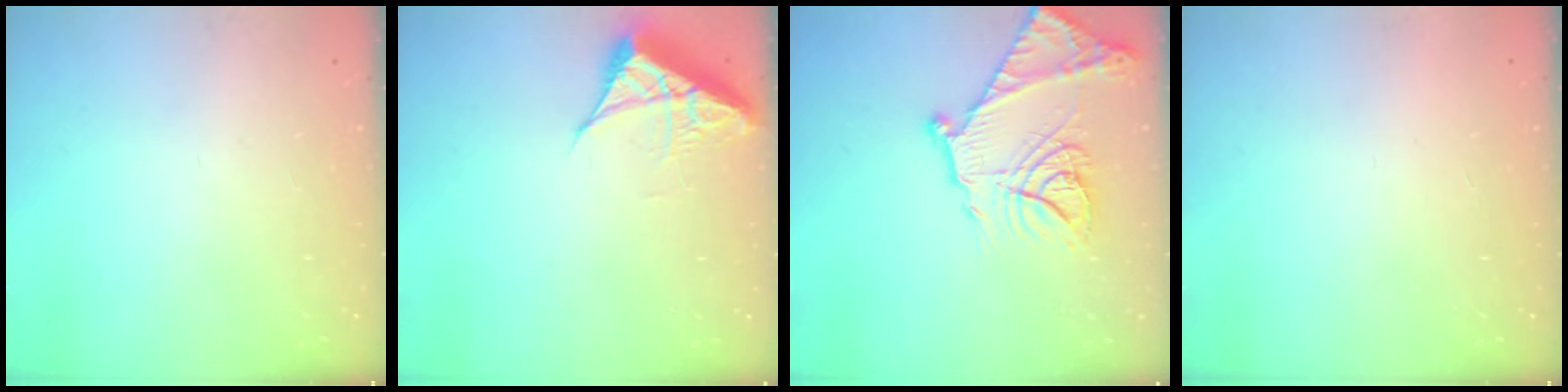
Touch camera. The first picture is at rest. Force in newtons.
{"total": 6.9, "press": 6.8, "slide": 0.6}
{"total": 20.7, "press": 20.6, "slide": 2.0}
{"total": 1.5, "press": 1.5, "slide": 0.1}